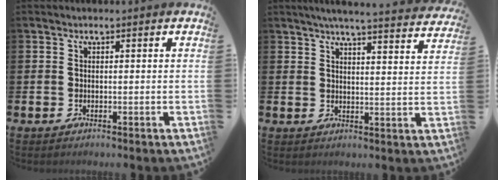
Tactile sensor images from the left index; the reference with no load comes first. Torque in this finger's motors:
{"motor_torque": [0.34, -1.64, 0.43, 0.06]}